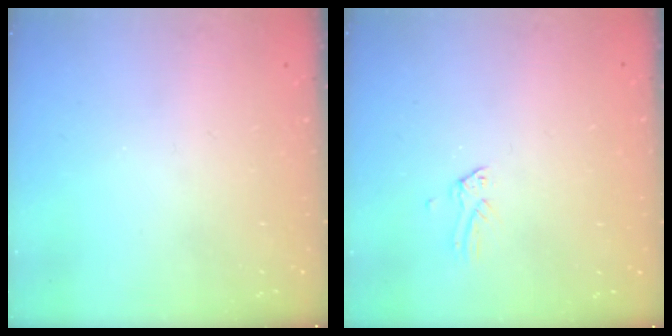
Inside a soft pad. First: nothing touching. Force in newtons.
{"total": 0.0}